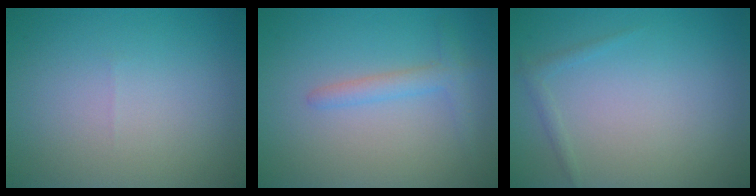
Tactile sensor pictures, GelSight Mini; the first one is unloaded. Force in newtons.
{"total": 2.0, "press": 1.9, "slide": 0.2}
{"total": 0.8, "press": 0.8, "slide": 0.1}